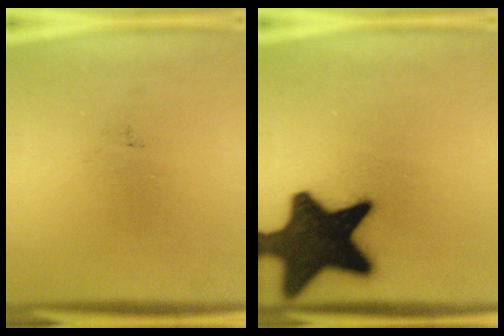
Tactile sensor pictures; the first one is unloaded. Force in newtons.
{"total": 19.4}